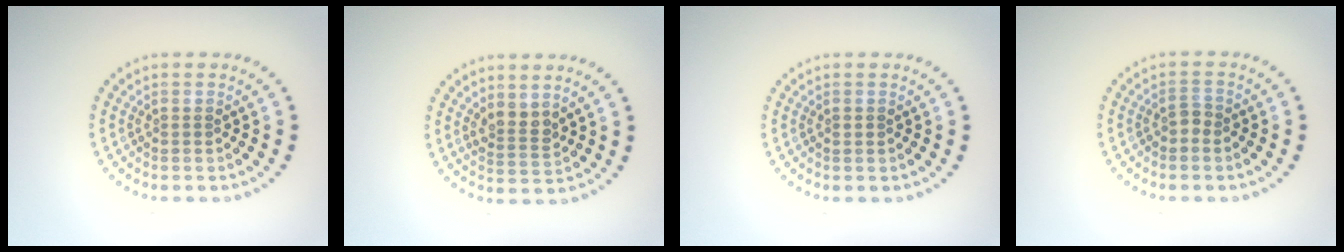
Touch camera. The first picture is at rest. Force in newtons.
{"total": 2.1, "press": 1.7, "slide": 1.1}
{"total": 0.6, "press": 0.6, "slide": 0.1}
{"total": 0.9, "press": 0.8, "slide": 0.5}